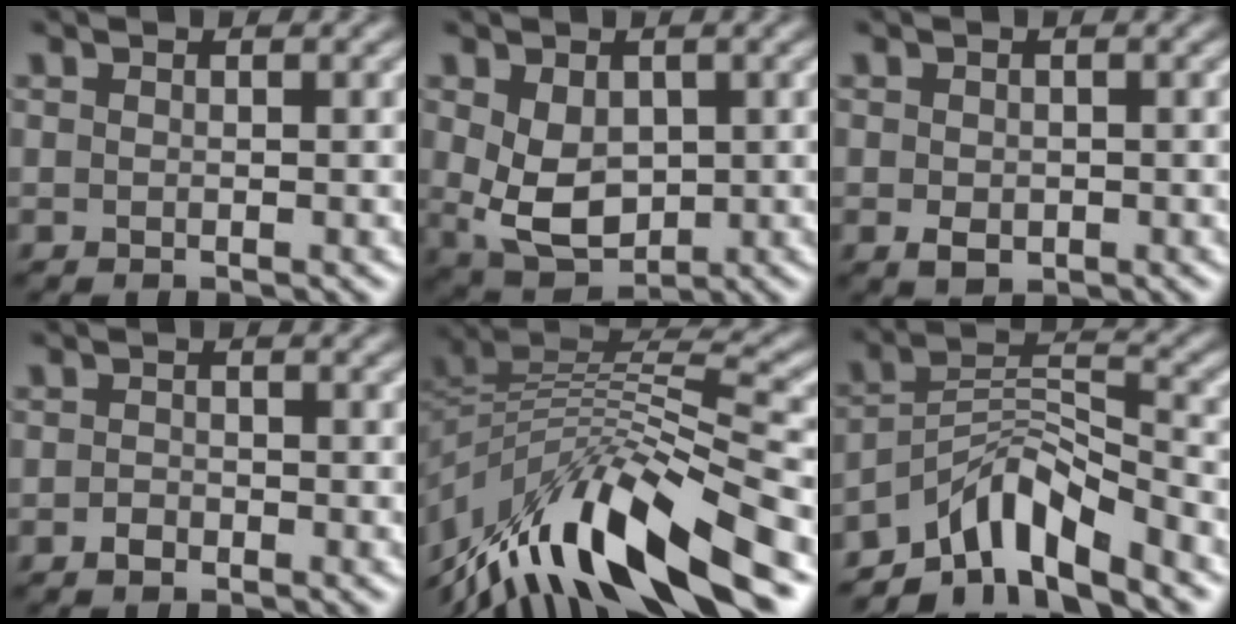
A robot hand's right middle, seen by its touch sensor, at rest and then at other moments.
{"total": 5.2, "force": [0.2, 3.5, 3.8], "torque": [-0.081, -0.008, 0.013]}
{"total": 1.6, "force": [-0.4, 1.2, 1.0], "torque": [-0.019, -0.004, -0.008]}
{"total": 1.1, "force": [-0.6, 0.7, 0.6], "torque": [-0.012, 0.002, -0.013]}
{"total": 11.7, "force": [-5.8, 4.4, 9.1], "torque": [-0.182, 0.021, -0.106]}
{"total": 6.9, "force": [-5.5, 1.9, 3.8], "torque": [-0.055, 0.007, -0.108]}